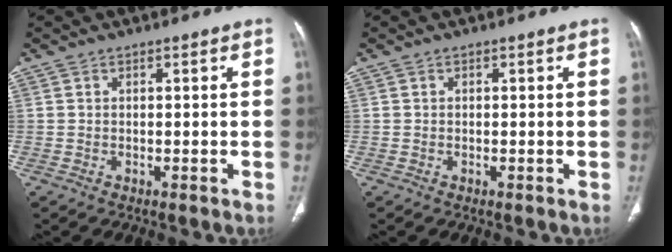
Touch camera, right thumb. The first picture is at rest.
{"total": 0.0}